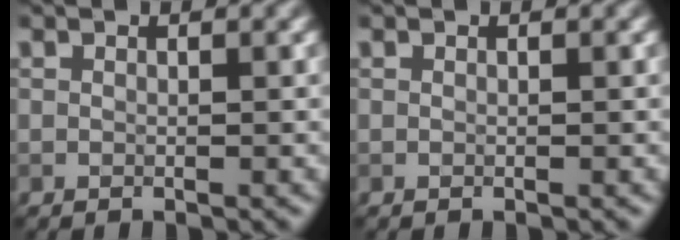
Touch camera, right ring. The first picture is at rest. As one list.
[{"total": 0.0}]